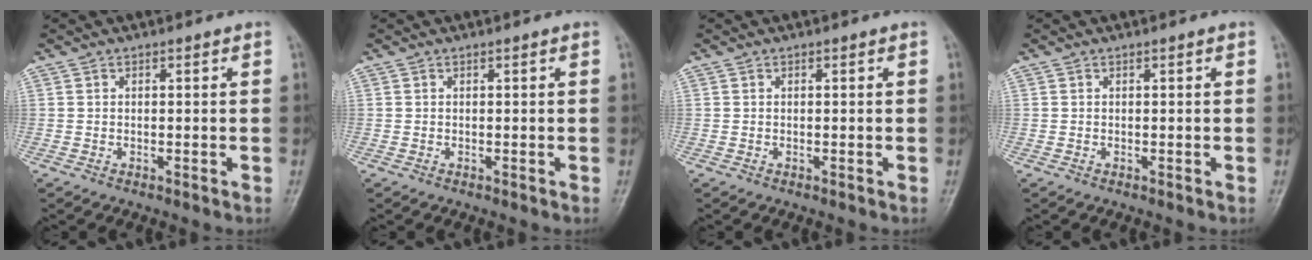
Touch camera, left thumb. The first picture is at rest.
{"total": 0.0}
{"total": 0.0}
{"total": 0.0}